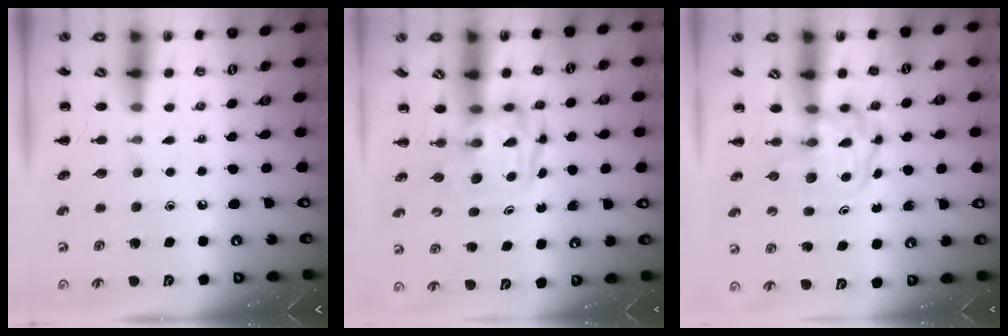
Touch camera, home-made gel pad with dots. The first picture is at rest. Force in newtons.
{"total": 4.0, "press": 3.9, "slide": 0.4}
{"total": 3.9, "press": 3.9, "slide": 0.4}